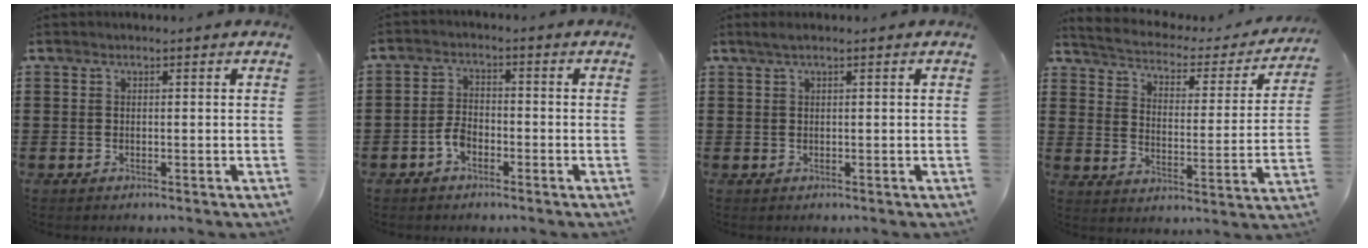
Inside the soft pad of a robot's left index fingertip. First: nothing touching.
{"total": 3.2, "force": [-1.5, 1.8, 2.2], "torque": [-0.056, 0.001, -0.035]}
{"total": 1.0, "force": [0.4, 0.0, 0.9], "torque": [-0.016, 0.000, 0.008]}
{"total": 2.4, "force": [2.1, 0.6, 1.0], "torque": [-0.036, -0.022, 0.026]}